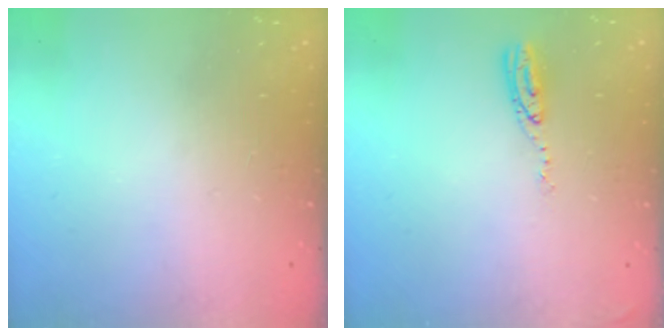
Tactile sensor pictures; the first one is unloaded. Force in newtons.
{"total": 5.9, "press": 5.9, "slide": 0.4}